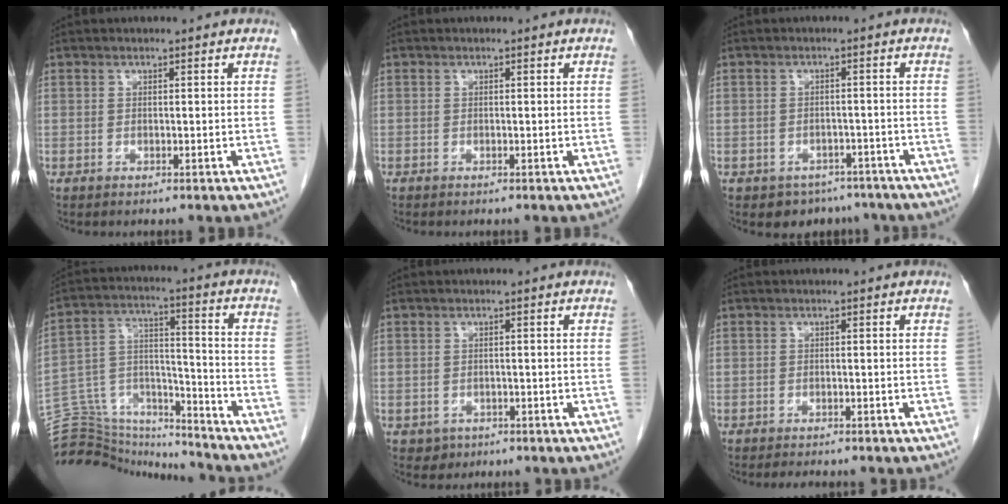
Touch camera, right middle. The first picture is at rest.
{"total": 0.0}
{"total": 5.4, "force": [-4.2, 3.4, 0.4], "torque": [0.009, 0.015, -0.053]}
{"total": 19.4, "force": [-18.8, 3.7, 3.1], "torque": [-0.072, 0.050, -0.294]}
{"total": 2.5, "force": [-1.3, 2.1, 0.2], "torque": [-0.004, 0.008, -0.013]}
{"total": 3.1, "force": [-2.7, 0.7, 1.3], "torque": [-0.022, -0.007, -0.032]}